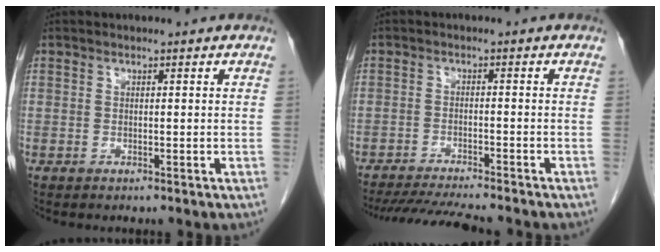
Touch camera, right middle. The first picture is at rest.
{"total": 10.5, "force": [-9.5, 0.4, 4.4], "torque": [-0.066, -0.018, -0.144]}